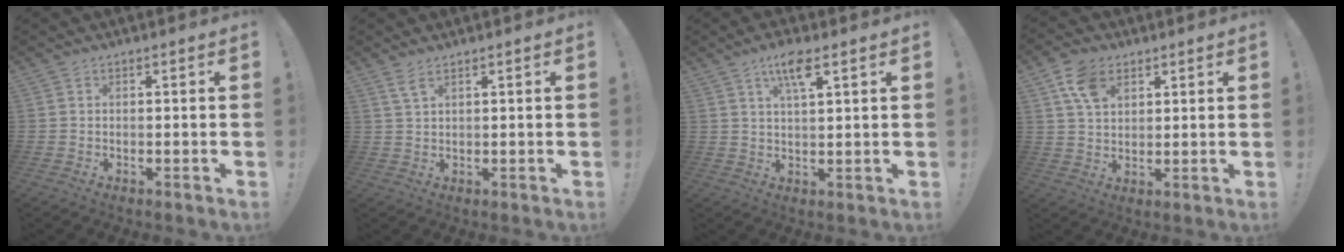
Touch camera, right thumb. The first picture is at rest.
{"total": 3.3, "force": [2.2, 0.8, 2.3], "torque": [-0.041, -0.007, 0.038]}
{"total": 6.9, "force": [3.8, 1.6, 5.5], "torque": [-0.096, -0.007, 0.061]}
{"total": 8.8, "force": [4.5, 5.7, 5.0], "torque": [-0.084, -0.008, 0.088]}